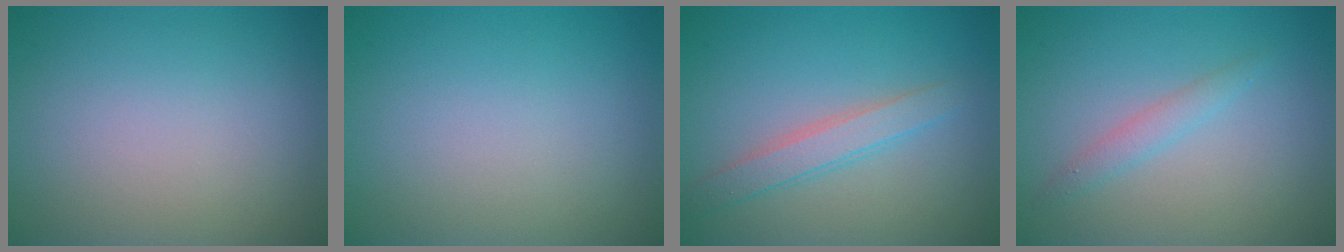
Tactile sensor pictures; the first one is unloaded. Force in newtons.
{"total": 0.0}
{"total": 2.4, "press": 2.4, "slide": 0.0}
{"total": 1.4, "press": 1.4, "slide": 0.1}